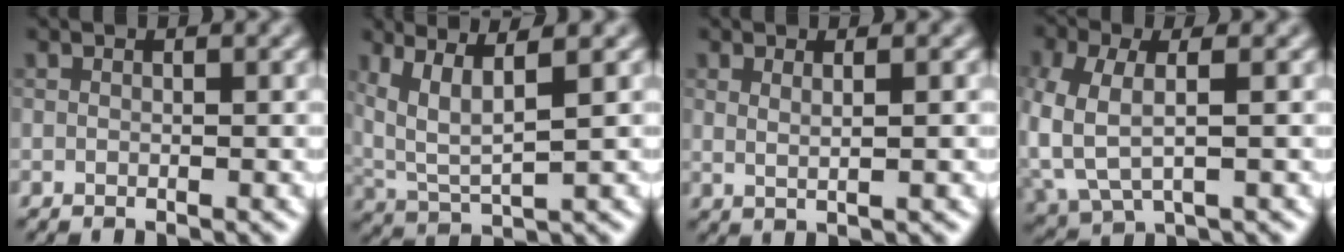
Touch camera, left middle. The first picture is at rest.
{"total": 5.0, "force": [2.5, 1.4, 4.1], "torque": [-0.097, -0.001, 0.060]}
{"total": 1.8, "force": [0.6, 0.7, 1.6], "torque": [-0.022, -0.002, 0.005]}
{"total": 5.2, "force": [-0.5, 3.0, 4.2], "torque": [-0.114, -0.007, -0.006]}